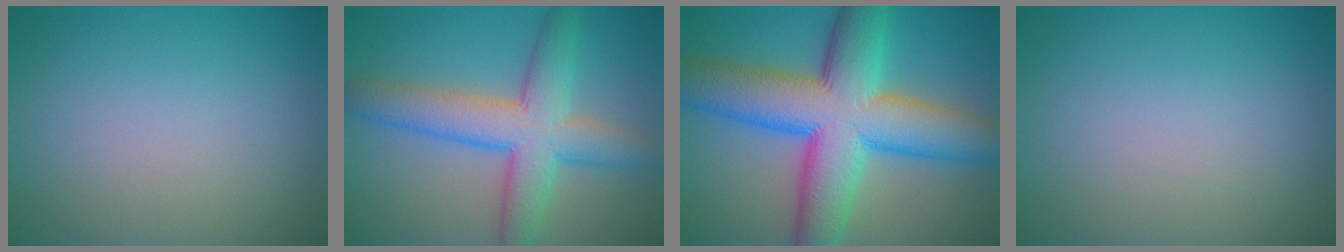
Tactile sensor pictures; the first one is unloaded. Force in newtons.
{"total": 7.4, "press": 7.3, "slide": 0.4}
{"total": 13.5, "press": 13.5, "slide": 0.4}
{"total": 0.0}